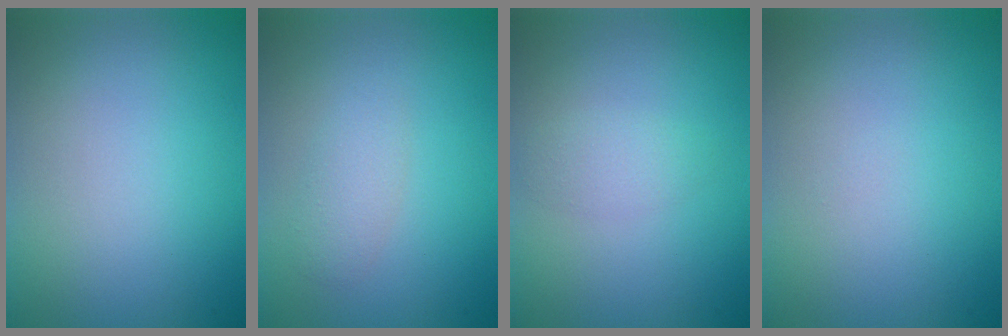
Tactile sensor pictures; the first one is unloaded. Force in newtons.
{"total": 1.8, "press": 1.8, "slide": 0.0}
{"total": 1.5, "press": 1.5, "slide": 0.0}
{"total": 0.0}